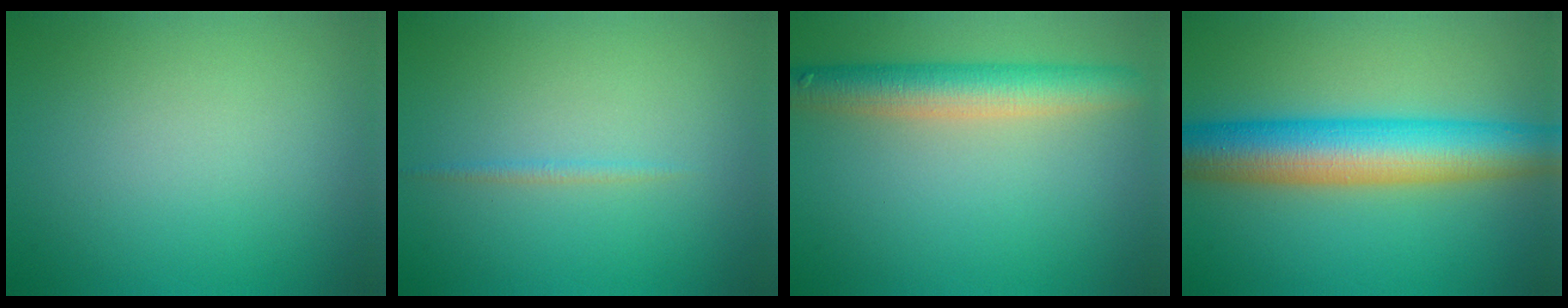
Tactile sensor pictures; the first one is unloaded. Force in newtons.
{"total": 0.7, "press": 0.7, "slide": 0.1}
{"total": 5.4, "press": 5.4, "slide": 0.2}
{"total": 9.6, "press": 9.6, "slide": 0.1}